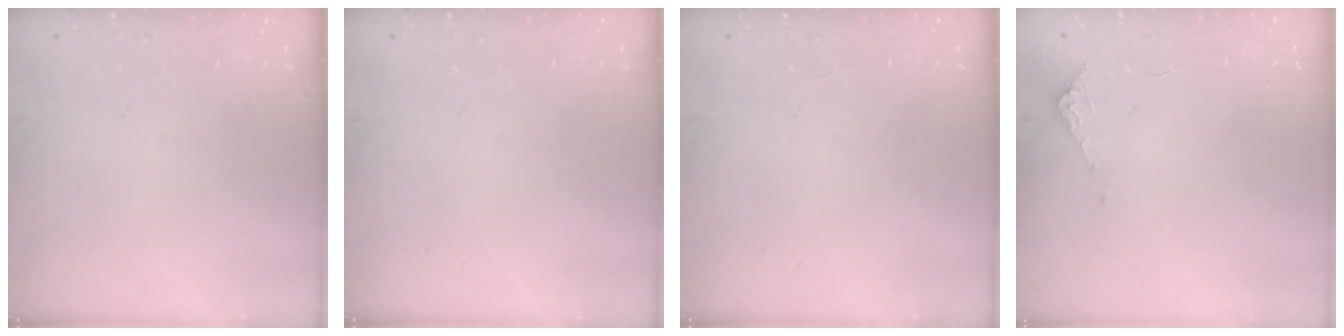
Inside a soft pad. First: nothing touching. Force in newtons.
{"total": 0.0}
{"total": 0.0}
{"total": 4.1, "press": 4.1, "slide": 0.5}